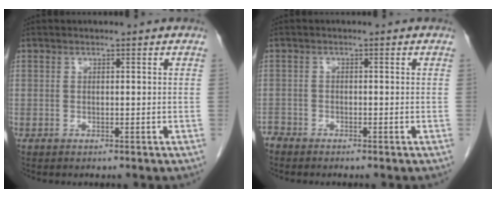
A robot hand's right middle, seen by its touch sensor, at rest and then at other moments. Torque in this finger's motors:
{"motor_torque": [0.00, 0.13, -0.02, 0.00]}